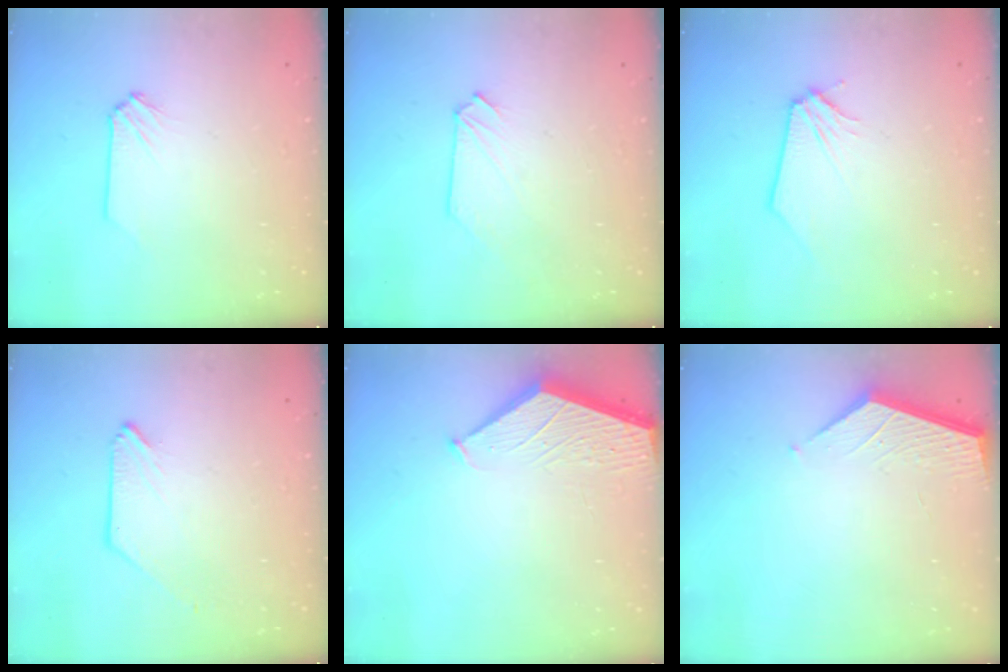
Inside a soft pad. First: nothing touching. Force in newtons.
{"total": 0.0}
{"total": 0.0}
{"total": 0.0}
{"total": 2.1, "press": 2.1, "slide": 0.2}
{"total": 2.2, "press": 2.2, "slide": 0.2}